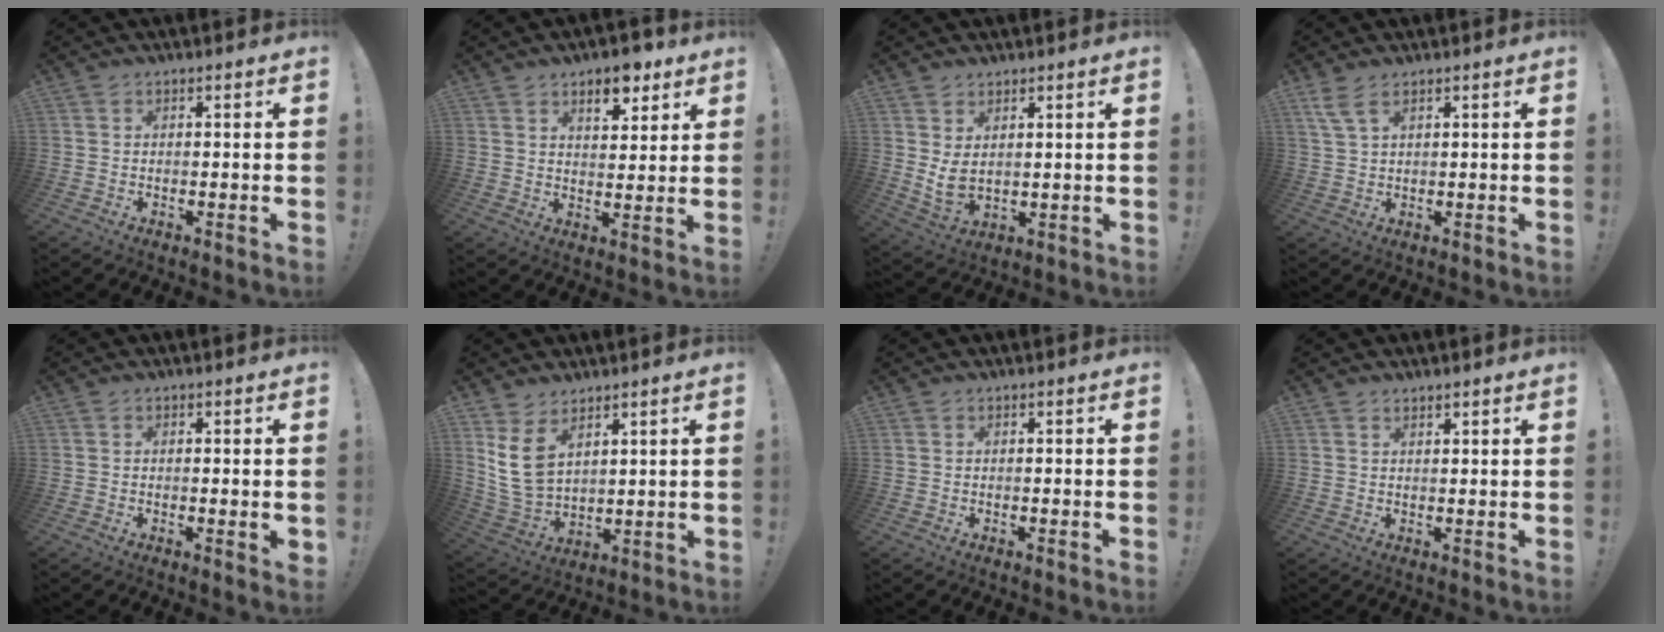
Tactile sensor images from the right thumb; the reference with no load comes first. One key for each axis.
{"total": 8.3, "fx": 5.3, "fy": 4.1, "fz": 4.9, "tx": -0.047, "ty": -0.029, "tz": 0.088}
{"total": 5.6, "fx": 2.2, "fy": 3.1, "fz": 4.1, "tx": -0.060, "ty": -0.022, "tz": 0.045}
{"total": 4.9, "fx": 3.1, "fy": 1.6, "fz": 3.4, "tx": -0.070, "ty": -0.007, "tz": 0.060}
{"total": 1.3, "fx": 0.4, "fy": 0.2, "fz": 1.3, "tx": -0.005, "ty": -0.006, "tz": 0.005}
{"total": 10.1, "fx": 5.6, "fy": 6.3, "fz": 5.6, "tx": -0.117, "ty": -0.039, "tz": 0.112}
{"total": 0.0}
{"total": 1.2, "fx": 1.1, "fy": 0.0, "fz": 0.4, "tx": -0.002, "ty": -0.006, "tz": 0.020}